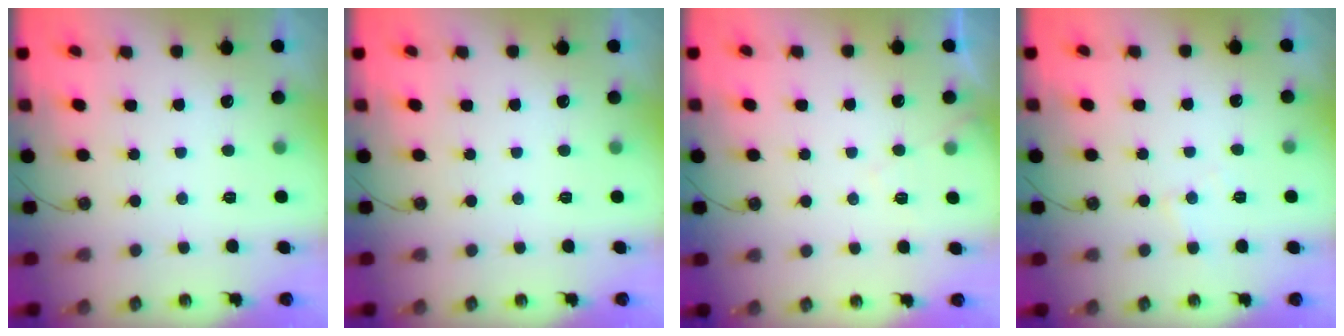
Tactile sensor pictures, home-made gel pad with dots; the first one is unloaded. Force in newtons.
{"total": 0.0}
{"total": 4.5, "press": 4.4, "slide": 0.7}
{"total": 6.2, "press": 6.2, "slide": 0.7}